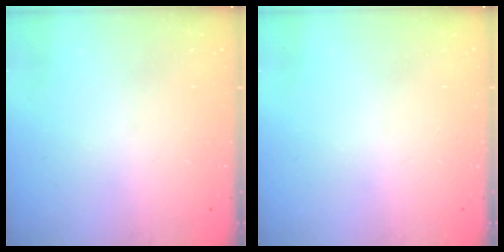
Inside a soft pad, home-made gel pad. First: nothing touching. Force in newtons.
{"total": 0.0}